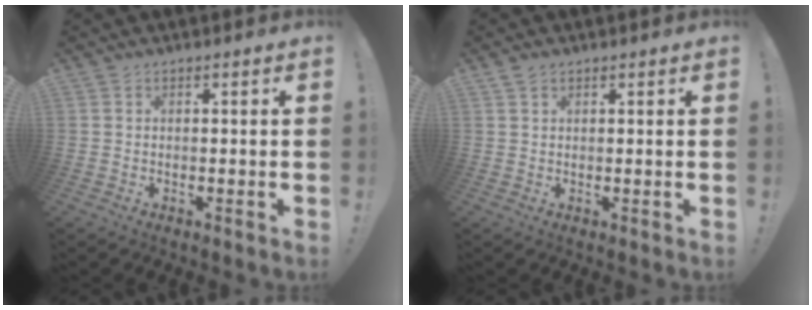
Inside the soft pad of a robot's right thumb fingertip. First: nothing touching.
{"total": 1.4, "force": [1.0, 0.8, 0.5], "torque": [-0.010, -0.001, 0.019]}